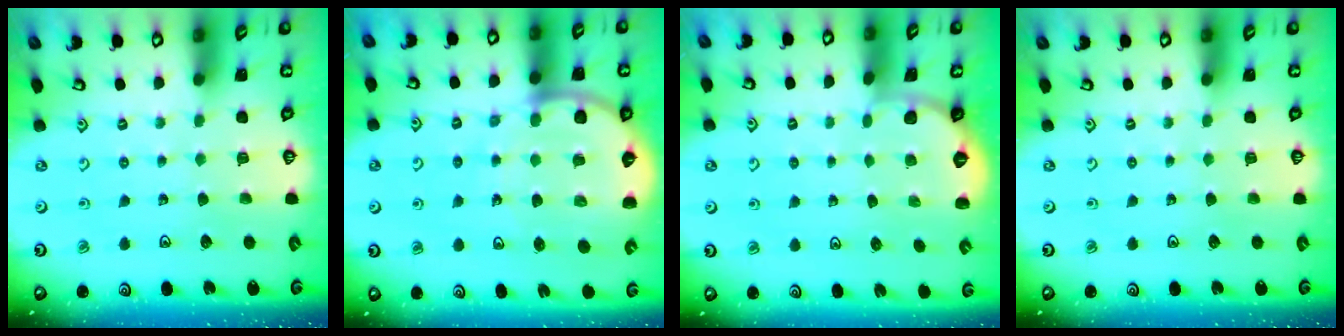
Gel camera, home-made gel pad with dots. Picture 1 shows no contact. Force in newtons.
{"total": 9.9, "press": 9.7, "slide": 2.2}
{"total": 0.0}
{"total": 0.0}